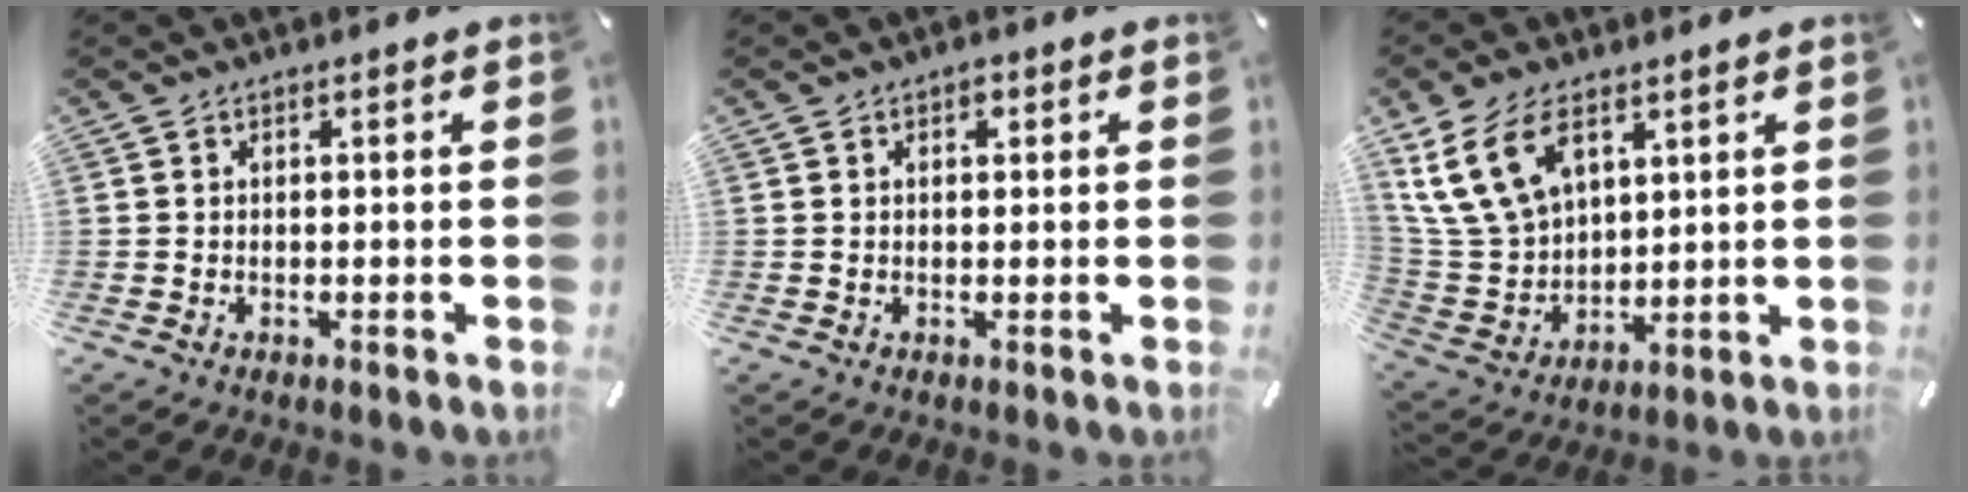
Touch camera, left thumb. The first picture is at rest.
{"total": 1.5, "force": [0.7, 1.0, 0.9], "torque": [-0.011, 0.001, 0.010]}
{"total": 15.0, "force": [8.0, 9.8, 8.2], "torque": [-0.208, -0.025, 0.149]}